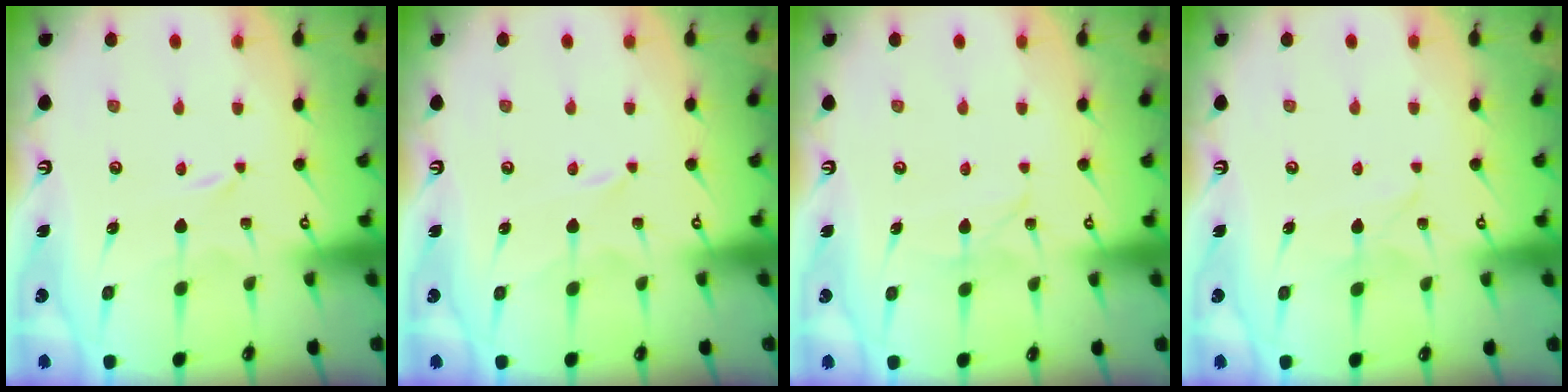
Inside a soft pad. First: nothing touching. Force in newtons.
{"total": 1.4, "press": 1.3, "slide": 0.3}
{"total": 2.8, "press": 2.8, "slide": 0.2}
{"total": 2.5, "press": 2.5, "slide": 0.2}